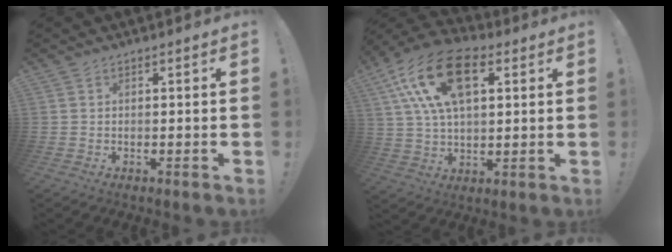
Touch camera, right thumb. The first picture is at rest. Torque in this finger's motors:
{"motor_torque": [1.48, 3.53, 0.58, 0.19, 0.17]}